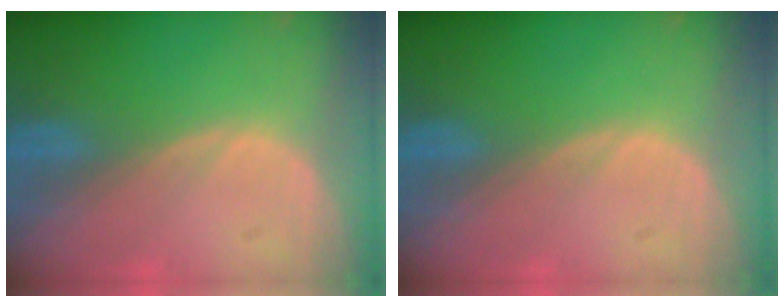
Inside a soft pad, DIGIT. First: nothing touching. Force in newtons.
{"total": 0.0}